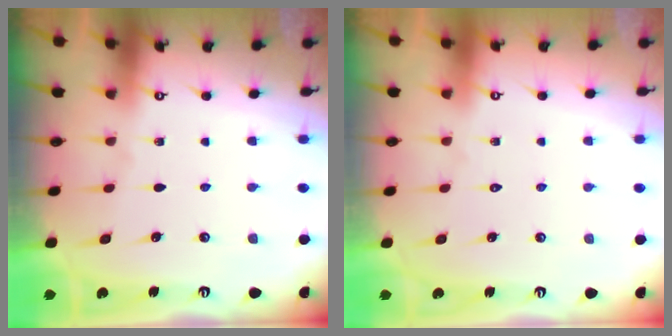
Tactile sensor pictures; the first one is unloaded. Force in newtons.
{"total": 1.6, "press": 1.6, "slide": 0.1}